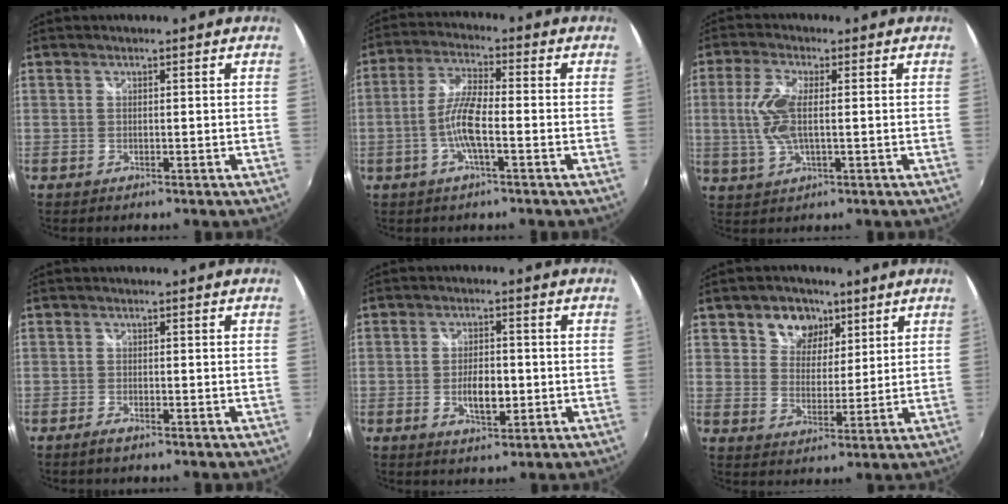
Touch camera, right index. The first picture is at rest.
{"total": 7.5, "force": [-2.3, 1.3, 7.0], "torque": [-0.146, 0.004, -0.046]}
{"total": 7.9, "force": [0.2, 2.9, 7.3], "torque": [-0.158, 0.002, 0.007]}
{"total": 1.6, "force": [-1.3, 0.5, 0.9], "torque": [-0.022, -0.005, -0.026]}
{"total": 5.7, "force": [-1.1, 2.7, 4.9], "torque": [-0.092, -0.004, -0.017]}
{"total": 7.8, "force": [4.2, 5.9, 2.7], "torque": [-0.048, 0.015, 0.073]}